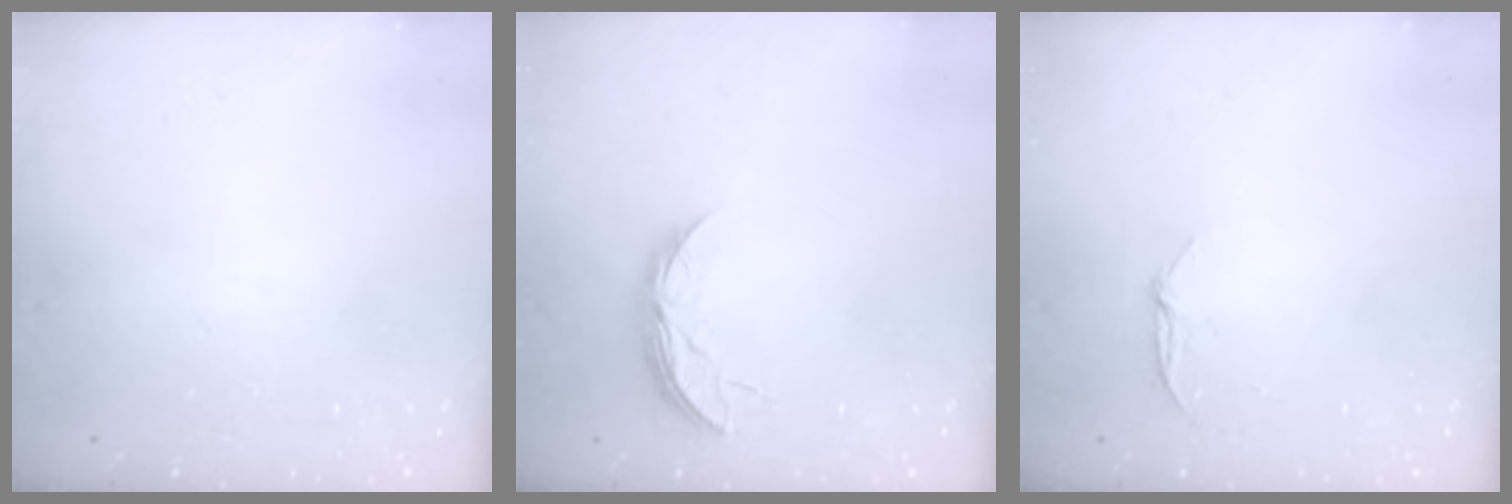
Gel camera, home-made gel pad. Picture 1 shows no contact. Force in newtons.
{"total": 5.5, "press": 5.5, "slide": 0.5}
{"total": 5.1, "press": 5.1, "slide": 0.6}